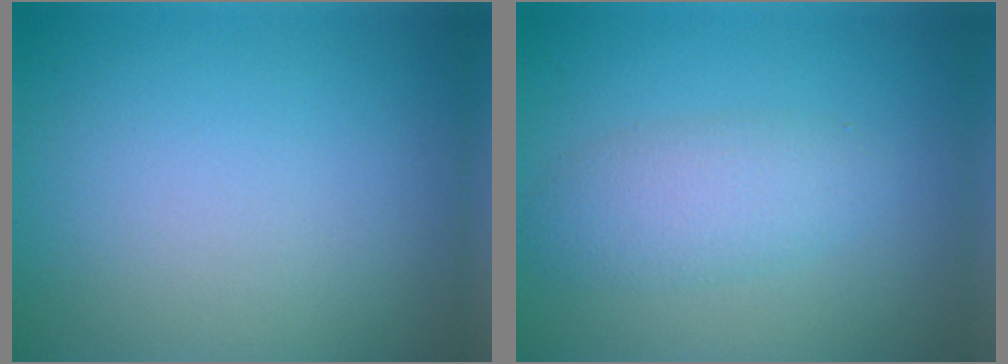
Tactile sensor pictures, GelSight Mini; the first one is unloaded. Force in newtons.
{"total": 3.1, "press": 3.1, "slide": 0.0}